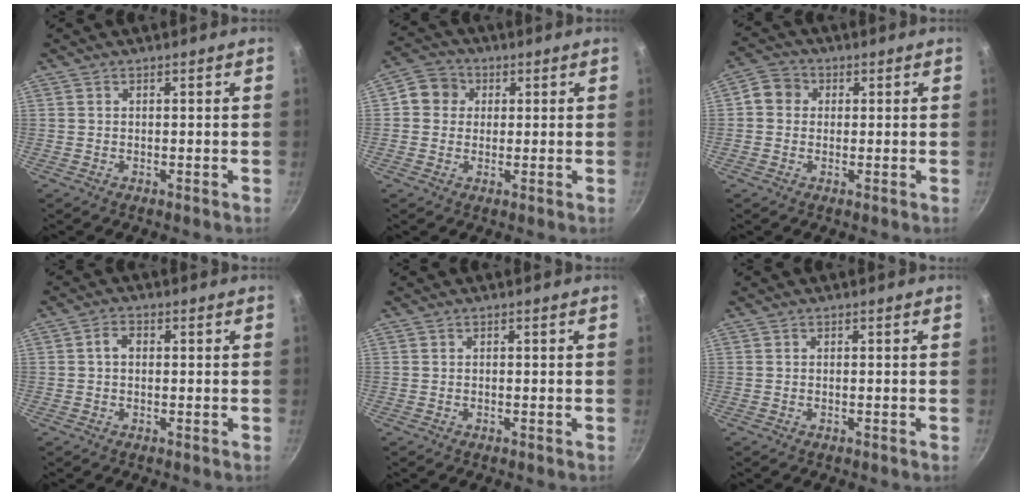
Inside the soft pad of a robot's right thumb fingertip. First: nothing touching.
{"total": 6.1, "force": [1.1, 5.6, 2.2], "torque": [-0.003, 0.010, 0.004]}
{"total": 4.9, "force": [0.5, 4.4, 2.0], "torque": [-0.015, 0.008, -0.007]}
{"total": 2.5, "force": [0.2, 1.8, 1.8], "torque": [-0.027, 0.008, 0.000]}
{"total": 0.0}
{"total": 0.0}